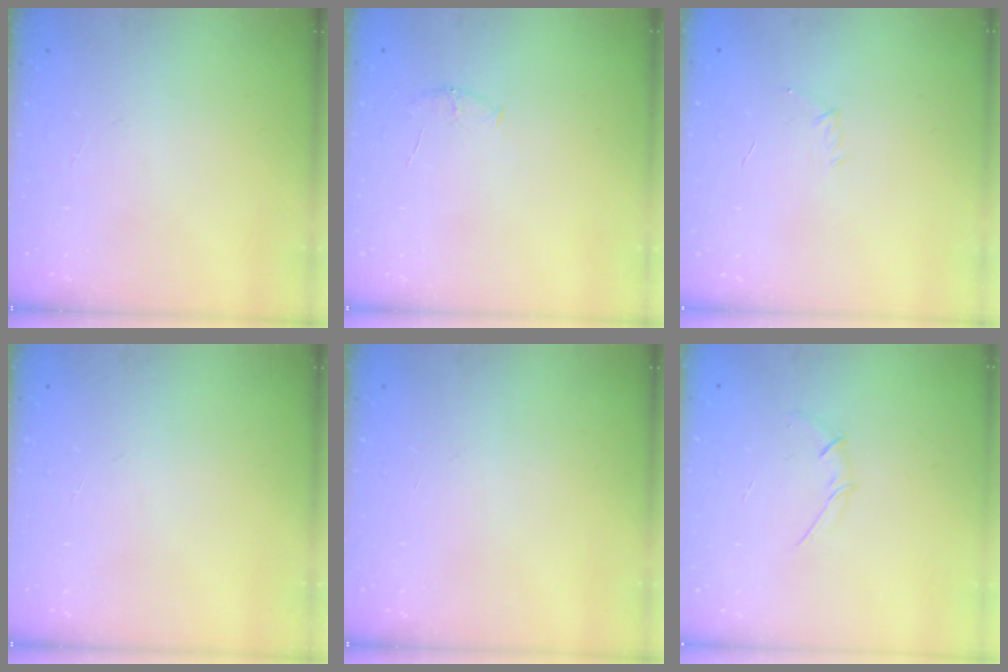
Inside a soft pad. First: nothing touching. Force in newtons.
{"total": 4.7, "press": 4.4, "slide": 1.8}
{"total": 3.7, "press": 3.7, "slide": 0.7}
{"total": 0.0}
{"total": 0.0}
{"total": 2.7, "press": 2.6, "slide": 0.8}